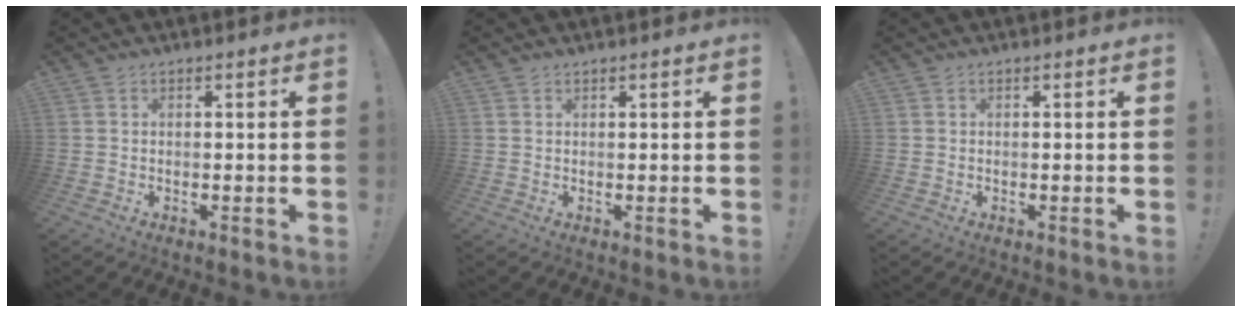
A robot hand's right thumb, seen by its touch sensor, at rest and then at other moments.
{"total": 0.5, "force": [0.5, 0.2, 0.0], "torque": [0.006, -0.004, 0.009]}
{"total": 0.0}